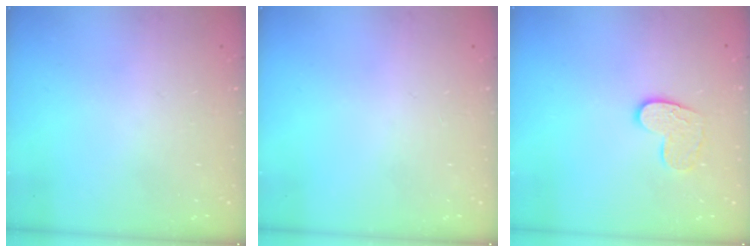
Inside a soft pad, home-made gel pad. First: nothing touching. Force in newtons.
{"total": 0.0}
{"total": 9.5, "press": 9.5, "slide": 0.6}